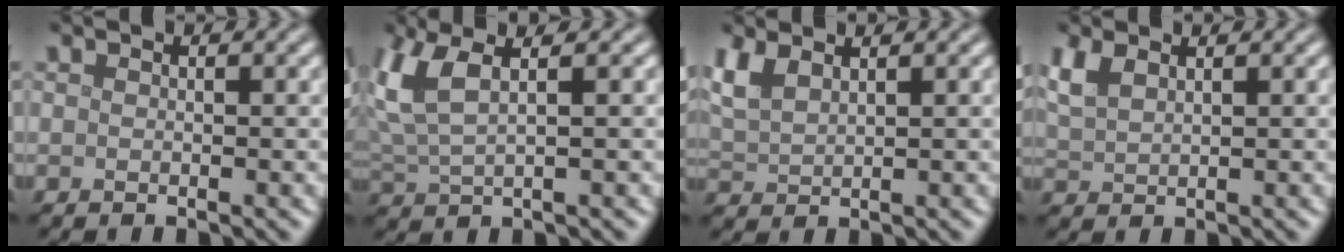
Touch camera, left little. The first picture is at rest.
{"total": 4.9, "force": [2.2, 1.7, 4.1], "torque": [-0.105, 0.009, 0.047]}
{"total": 3.0, "force": [1.9, 1.3, 1.9], "torque": [-0.054, 0.009, 0.044]}
{"total": 2.7, "force": [1.7, 1.2, 1.7], "torque": [-0.048, 0.007, 0.039]}